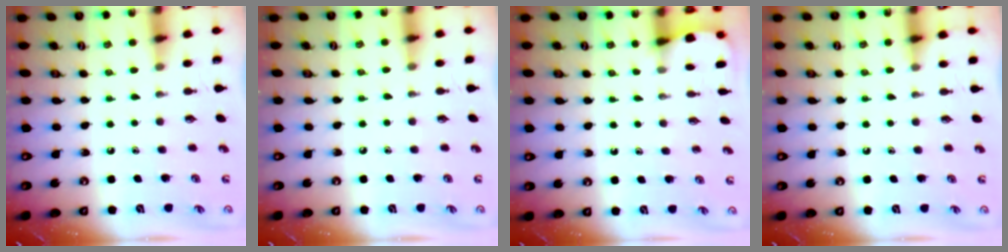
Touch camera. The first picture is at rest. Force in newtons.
{"total": 1.0, "press": 1.0, "slide": 0.2}
{"total": 1.2, "press": 1.2, "slide": 0.0}
{"total": 3.3, "press": 3.3, "slide": 0.4}